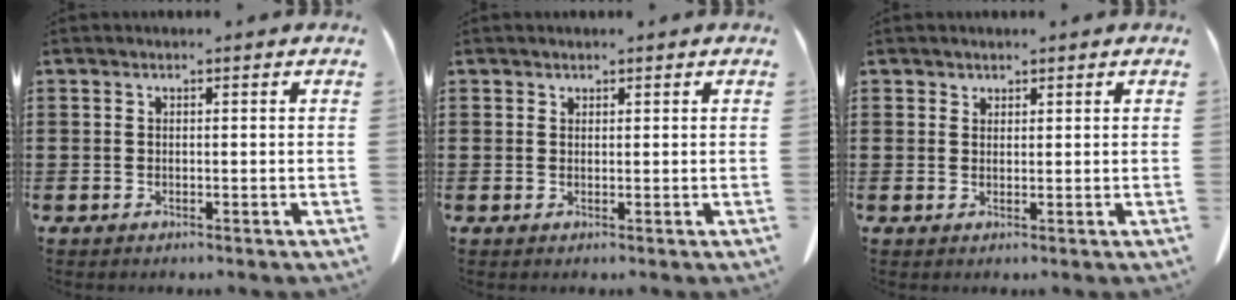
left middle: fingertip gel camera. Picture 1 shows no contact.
{"total": 0.8, "force": [0.7, 0.3, 0.0], "torque": [-0.004, -0.001, 0.014]}
{"total": 1.2, "force": [1.1, 0.5, 0.0], "torque": [-0.004, 0.000, 0.023]}